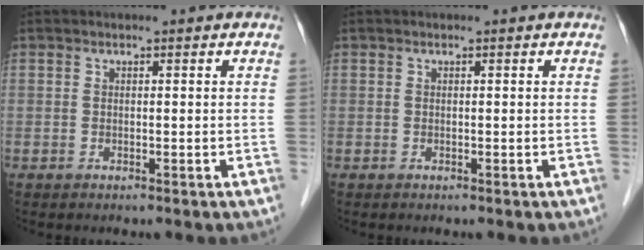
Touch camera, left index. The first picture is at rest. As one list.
[{"total": 0.0}]